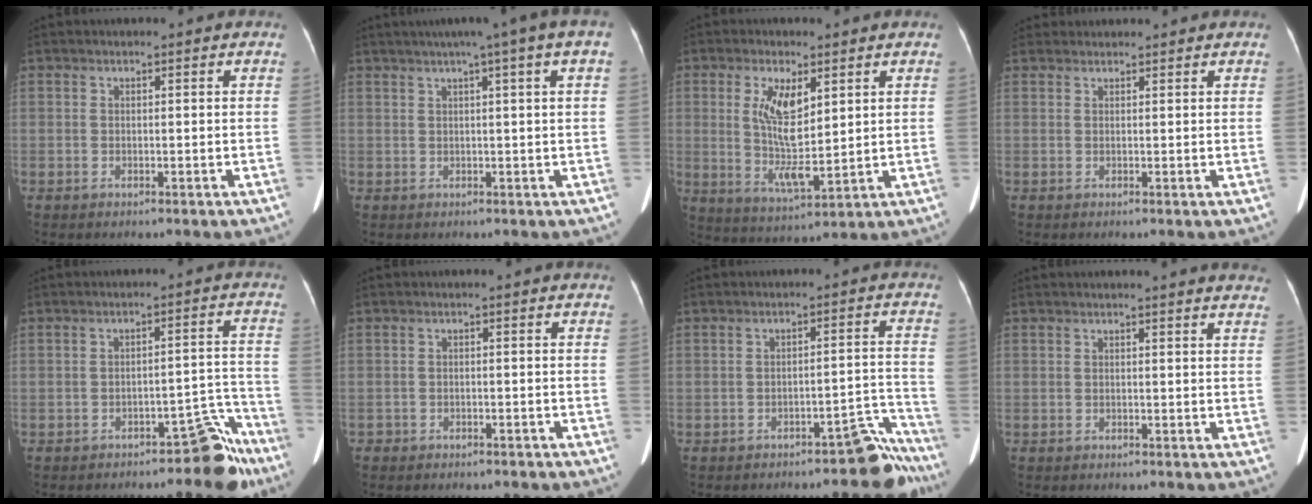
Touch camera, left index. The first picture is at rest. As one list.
[{"total": 8.8, "force": [5.0, -0.1, 7.2], "torque": [-0.101, 0.036, 0.057]}, {"total": 8.4, "force": [2.3, 2.6, 7.7], "torque": [-0.151, -0.007, 0.049]}, {"total": 3.7, "force": [3.6, 0.8, 0.4], "torque": [-0.009, 0.031, 0.058]}, {"total": 6.8, "force": [-5.6, 1.9, 3.2], "torque": [-0.014, 0.034, -0.073]}, {"total": 2.0, "force": [-1.7, 1.0, 0.4], "torque": [-0.008, 0.000, -0.022]}, {"total": 6.0, "force": [-5.6, 1.1, 2.0], "torque": [0.010, 0.036, -0.076]}, {"total": 7.8, "force": [7.4, 0.3, 2.3], "torque": [-0.023, 0.000, 0.060]}]